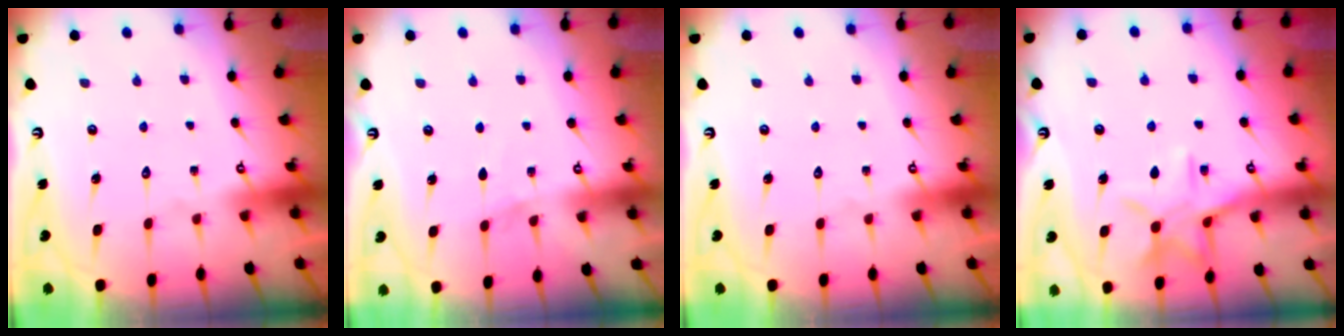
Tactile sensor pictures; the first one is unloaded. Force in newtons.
{"total": 5.8, "press": 5.1, "slide": 2.6}
{"total": 0.0}
{"total": 11.5, "press": 11.5, "slide": 0.7}